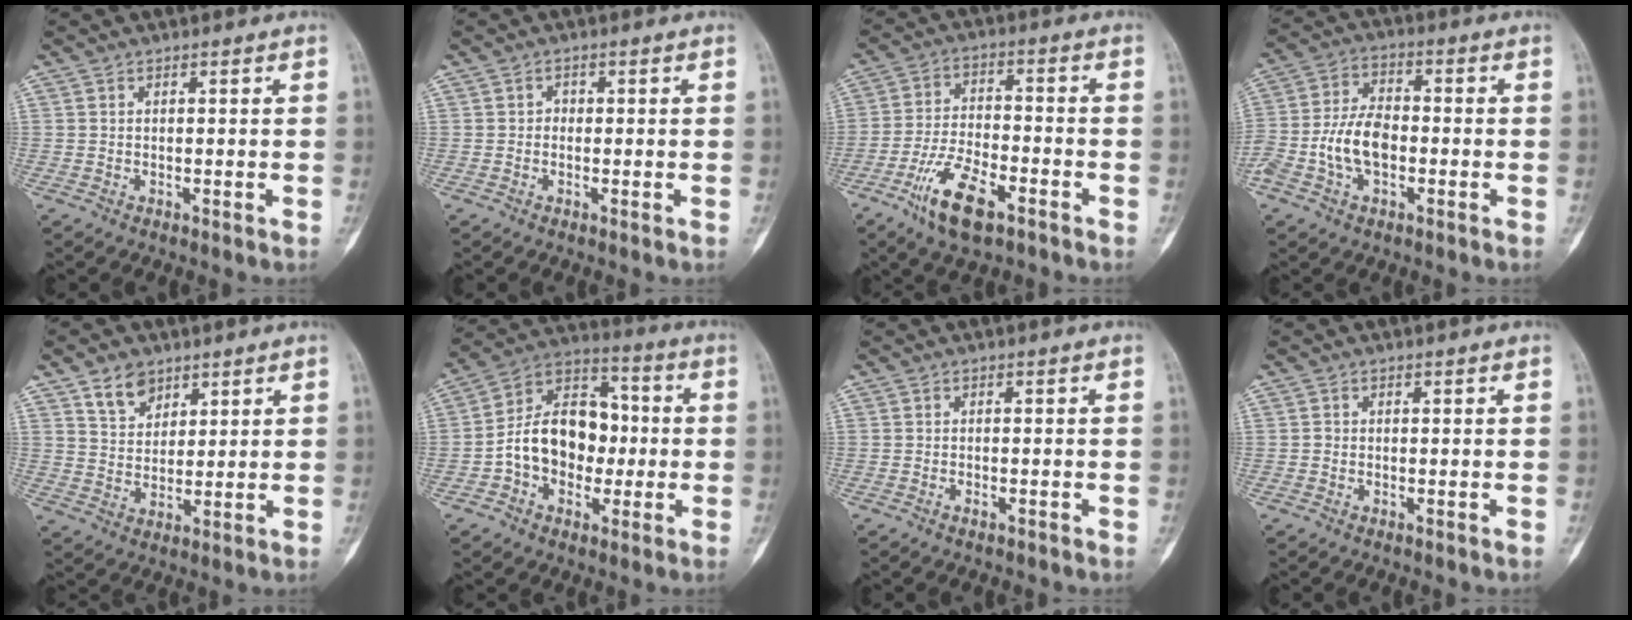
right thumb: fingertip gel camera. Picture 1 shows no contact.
{"total": 1.2, "force": [-0.3, 1.1, 0.4], "torque": [0.009, 0.007, -0.009]}
{"total": 11.7, "force": [-6.7, 4.9, 8.3], "torque": [-0.150, 0.027, -0.122]}
{"total": 10.3, "force": [-2.7, 6.4, 7.6], "torque": [-0.145, 0.030, -0.056]}
{"total": 6.4, "force": [4.1, 4.3, 2.5], "torque": [-0.017, -0.028, 0.080]}
{"total": 15.8, "force": [-1.9, 11.6, 10.6], "torque": [-0.132, 0.046, -0.038]}
{"total": 0.9, "force": [-0.6, 0.5, 0.5], "torque": [-0.007, 0.005, -0.011]}
{"total": 0.8, "force": [-0.2, 0.7, 0.1], "torque": [0.005, 0.004, -0.004]}